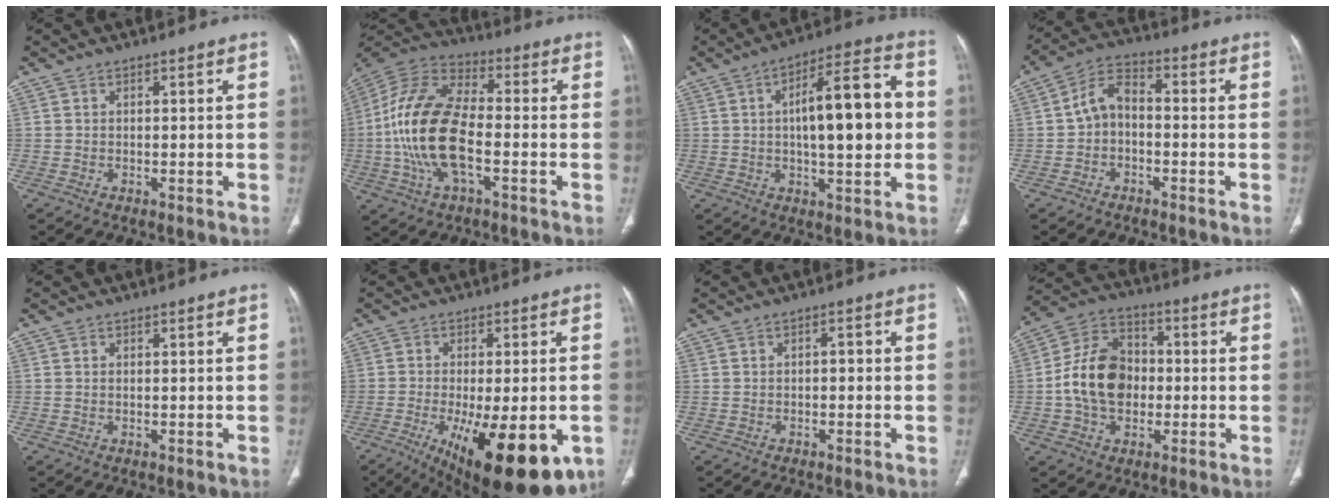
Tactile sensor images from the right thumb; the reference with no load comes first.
{"total": 18.7, "force": [-3.1, 8.8, 16.2], "torque": [-0.336, 0.026, -0.063]}
{"total": 16.2, "force": [0.9, 5.5, 15.2], "torque": [-0.212, 0.026, 0.009]}
{"total": 6.6, "force": [-1.0, 4.4, 4.8], "torque": [-0.076, 0.029, -0.033]}
{"total": 0.0}
{"total": 21.0, "force": [-8.1, 7.8, 17.7], "torque": [-0.227, -0.022, -0.102]}
{"total": 1.5, "force": [-0.2, 0.8, 1.2], "torque": [-0.011, 0.005, -0.007]}
{"total": 14.0, "force": [-1.1, 10.3, 9.5], "torque": [-0.153, 0.031, -0.025]}